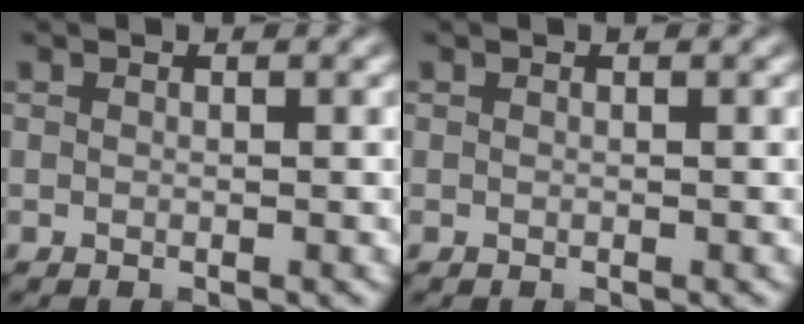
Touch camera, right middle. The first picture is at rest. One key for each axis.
{"total": 0.0}